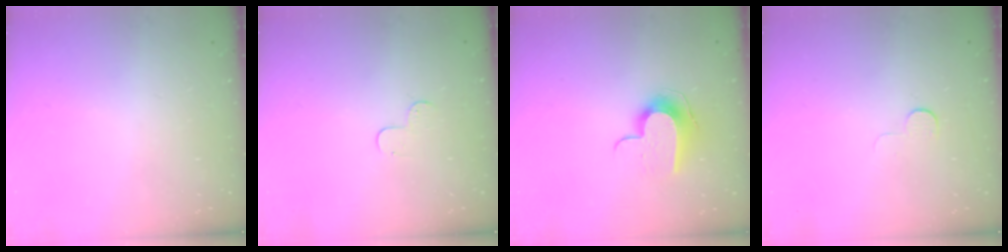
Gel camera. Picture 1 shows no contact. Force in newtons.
{"total": 4.6, "press": 4.6, "slide": 0.5}
{"total": 9.7, "press": 9.7, "slide": 0.2}
{"total": 4.4, "press": 4.4, "slide": 0.5}